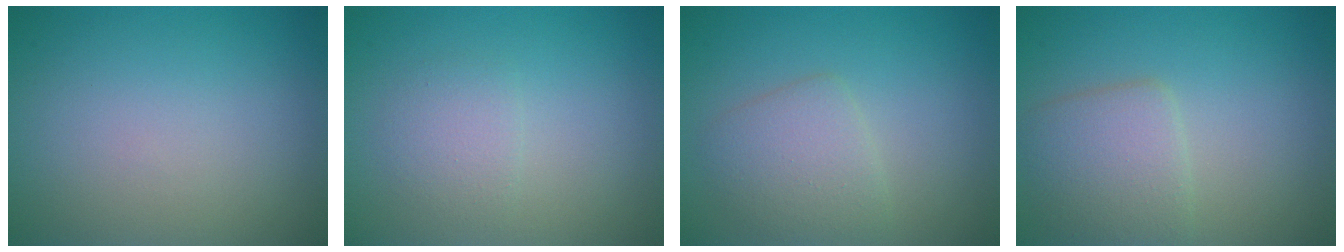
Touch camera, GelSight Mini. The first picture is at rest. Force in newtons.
{"total": 2.9, "press": 2.9, "slide": 0.2}
{"total": 3.0, "press": 3.0, "slide": 0.1}
{"total": 3.6, "press": 3.6, "slide": 0.1}